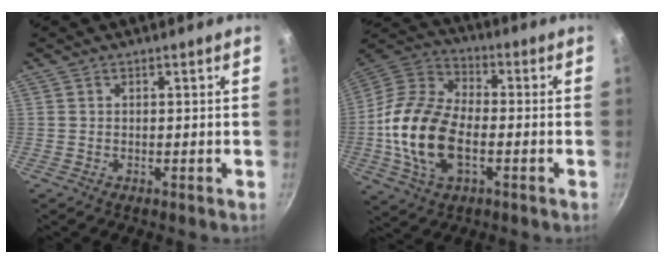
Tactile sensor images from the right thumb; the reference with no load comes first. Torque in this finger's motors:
{"motor_torque": [-0.18, 1.43, 1.98, -0.79, 0.58]}